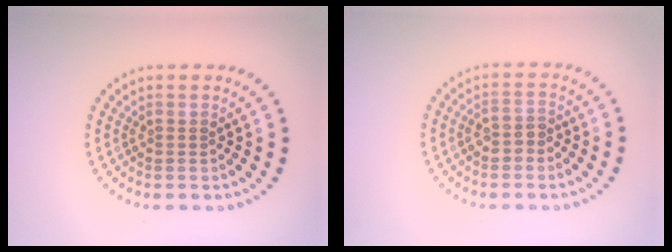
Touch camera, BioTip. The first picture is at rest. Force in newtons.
{"total": 1.6, "press": 1.5, "slide": 0.5}